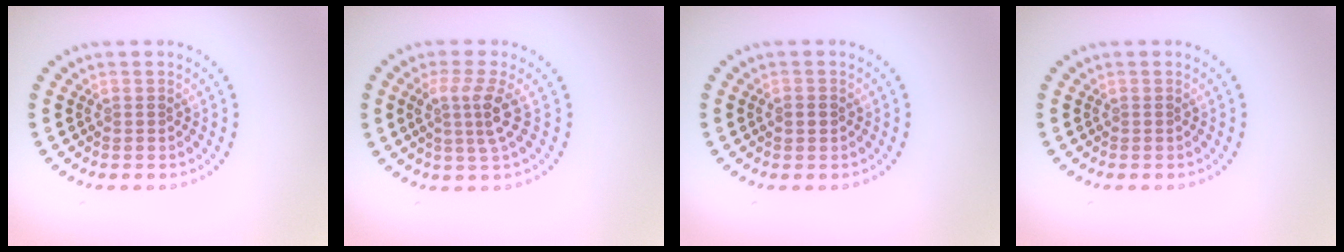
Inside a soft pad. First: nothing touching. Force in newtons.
{"total": 3.1, "press": 2.2, "slide": 2.2}
{"total": 1.3, "press": 1.3, "slide": 0.1}
{"total": 0.0}